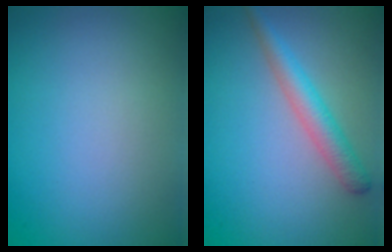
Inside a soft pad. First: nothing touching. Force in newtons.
{"total": 3.1, "press": 3.1, "slide": 0.1}